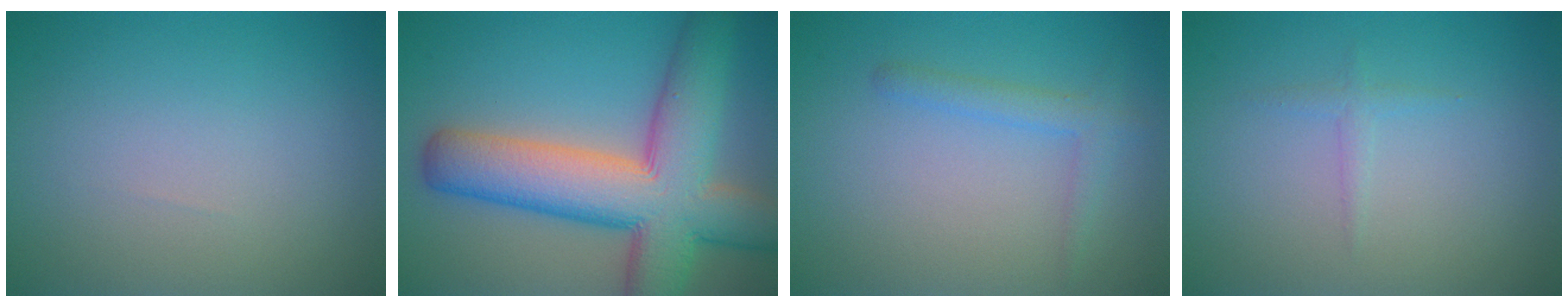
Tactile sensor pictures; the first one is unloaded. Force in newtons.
{"total": 12.1, "press": 12.1, "slide": 0.6}
{"total": 1.9, "press": 1.9, "slide": 0.1}
{"total": 0.9, "press": 0.9, "slide": 0.0}